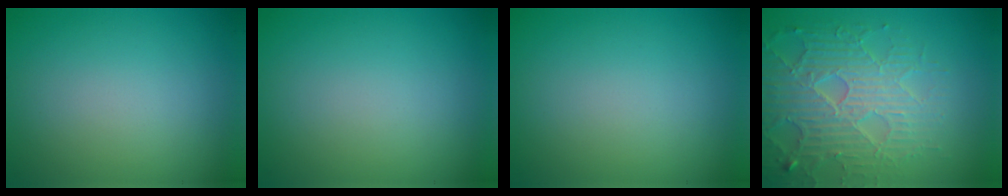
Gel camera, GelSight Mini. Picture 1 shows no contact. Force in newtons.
{"total": 0.0}
{"total": 0.0}
{"total": 6.1, "press": 5.2, "slide": 3.1}